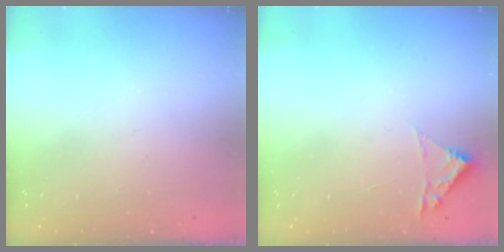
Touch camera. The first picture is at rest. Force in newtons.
{"total": 1.8, "press": 1.8, "slide": 0.2}